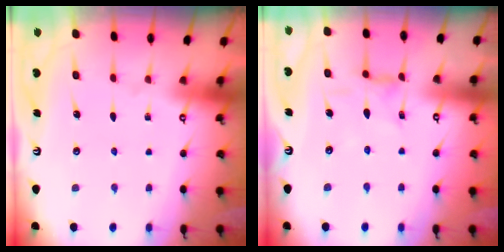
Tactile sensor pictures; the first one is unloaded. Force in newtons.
{"total": 2.4, "press": 2.3, "slide": 0.3}